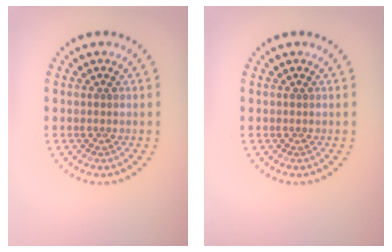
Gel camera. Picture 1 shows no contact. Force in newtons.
{"total": 0.0}